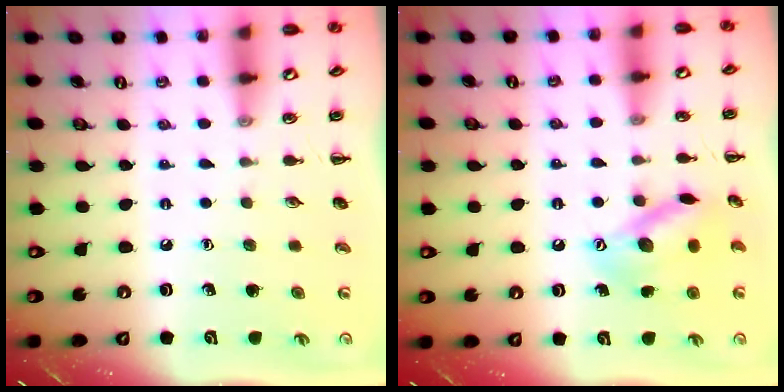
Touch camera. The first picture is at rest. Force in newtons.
{"total": 13.1, "press": 13.1, "slide": 0.6}